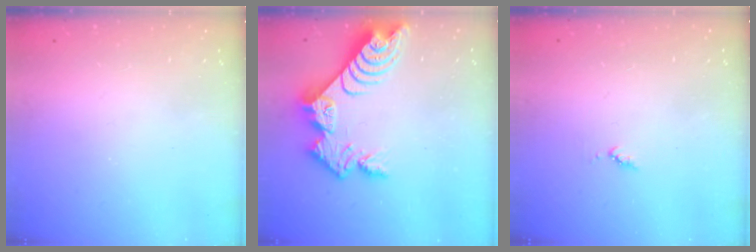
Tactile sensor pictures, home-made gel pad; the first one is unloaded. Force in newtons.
{"total": 12.8, "press": 12.8, "slide": 1.0}
{"total": 4.4, "press": 4.3, "slide": 0.4}